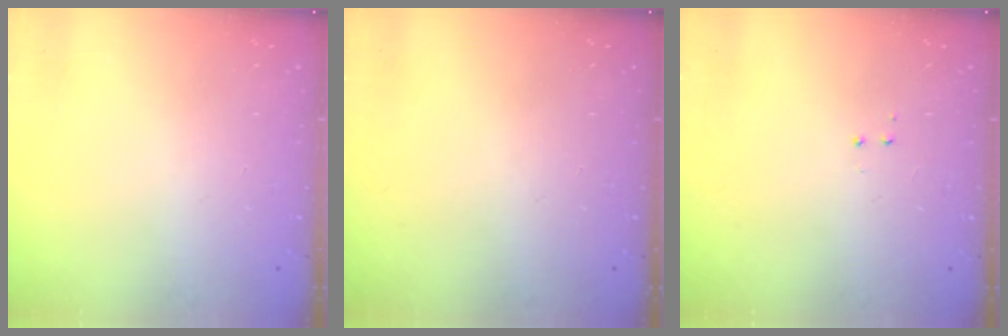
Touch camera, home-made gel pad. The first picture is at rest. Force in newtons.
{"total": 0.0}
{"total": 4.0, "press": 4.0, "slide": 0.4}